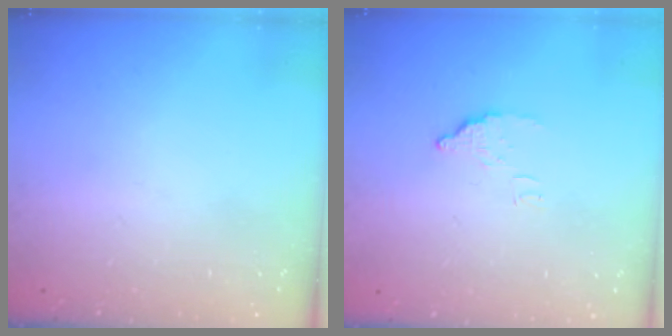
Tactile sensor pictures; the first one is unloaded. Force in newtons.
{"total": 4.5, "press": 4.4, "slide": 0.2}